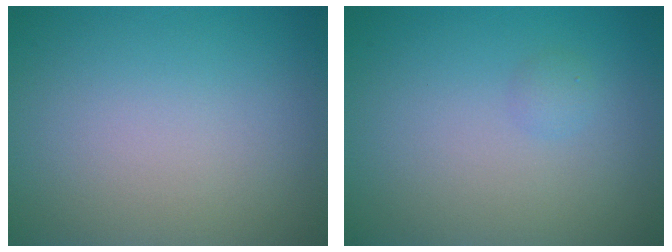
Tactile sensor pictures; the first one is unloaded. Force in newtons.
{"total": 0.7, "press": 0.7, "slide": 0.0}